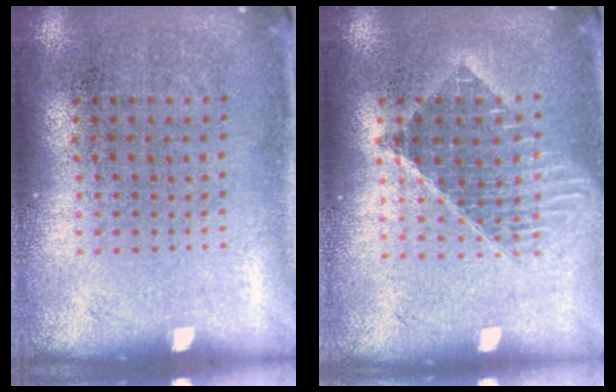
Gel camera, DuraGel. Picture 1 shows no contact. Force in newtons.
{"total": 1.5, "press": 1.3, "slide": 0.8}